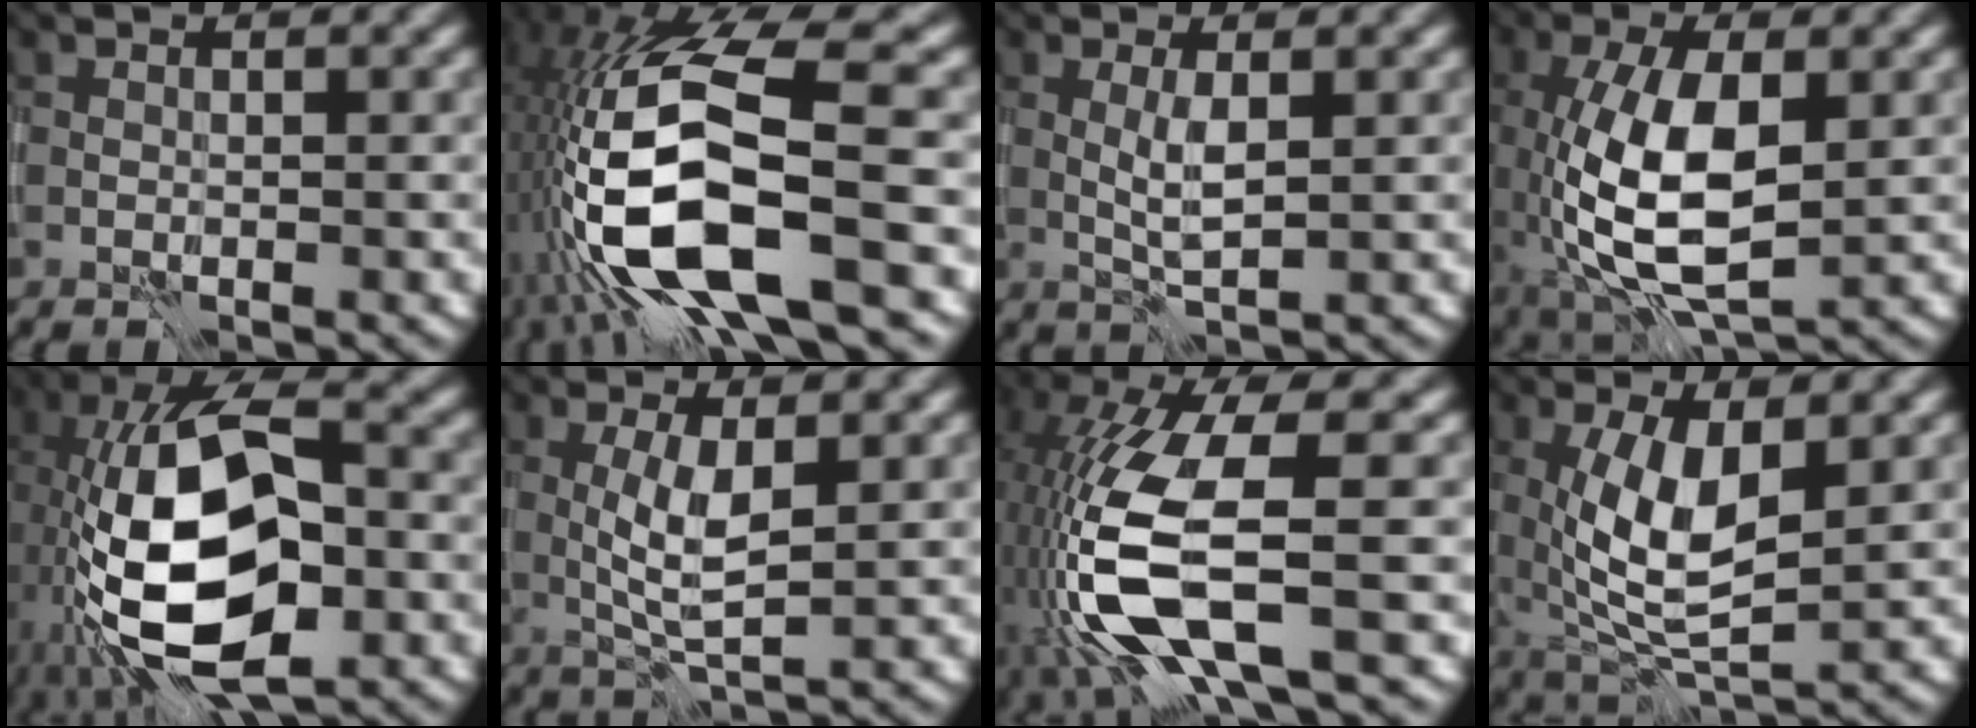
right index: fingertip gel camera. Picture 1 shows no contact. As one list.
[{"total": 16.0, "force": [-5.8, 5.2, 14.0], "torque": [-0.271, -0.014, -0.099]}, {"total": 2.3, "force": [0.2, 0.4, 2.2], "torque": [-0.049, -0.001, 0.004]}, {"total": 9.0, "force": [-0.7, 3.9, 8.1], "torque": [-0.170, -0.008, -0.008]}, {"total": 17.6, "force": [-2.5, 8.8, 15.0], "torque": [-0.266, -0.011, -0.037]}, {"total": 4.0, "force": [0.1, 1.1, 3.9], "torque": [-0.084, -0.001, 0.003]}, {"total": 10.7, "force": [-3.3, 3.7, 9.5], "torque": [-0.218, -0.013, -0.065]}, {"total": 6.7, "force": [0.7, 2.6, 6.2], "torque": [-0.126, -0.010, 0.015]}]